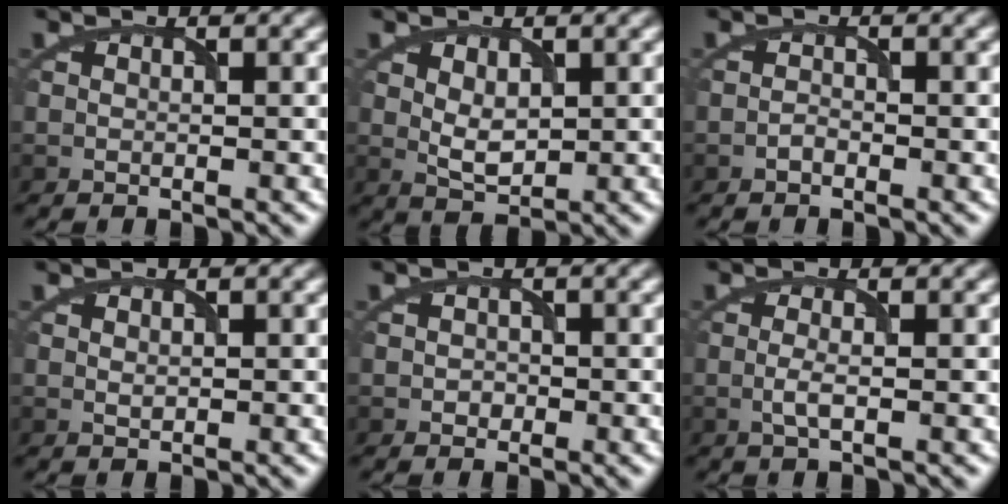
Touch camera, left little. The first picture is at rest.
{"total": 2.4, "force": [0.5, 1.4, 1.9], "torque": [-0.039, -0.005, 0.014]}
{"total": 0.7, "force": [-0.5, 0.3, 0.3], "torque": [-0.006, 0.002, -0.012]}
{"total": 0.5, "force": [0.1, 0.4, 0.4], "torque": [-0.008, -0.001, 0.005]}
{"total": 0.9, "force": [-0.3, 0.8, 0.3], "torque": [-0.001, -0.003, -0.007]}
{"total": 1.4, "force": [-0.3, 0.3, 1.3], "torque": [-0.031, 0.000, -0.009]}